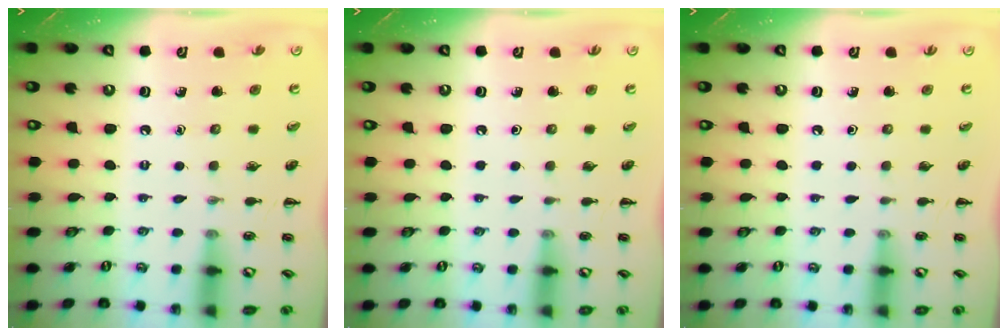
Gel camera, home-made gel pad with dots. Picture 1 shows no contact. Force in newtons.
{"total": 0.0}
{"total": 0.0}